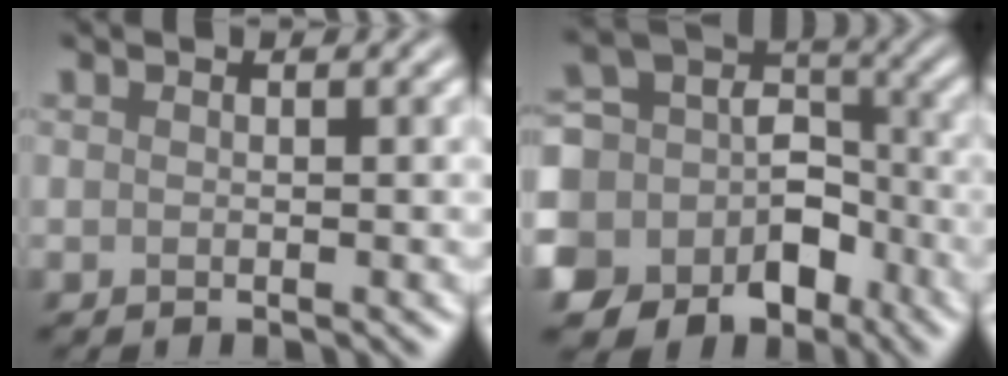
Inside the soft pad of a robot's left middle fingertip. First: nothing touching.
{"total": 15.0, "force": [-6.7, 12.4, 4.9], "torque": [-0.116, -0.014, -0.110]}